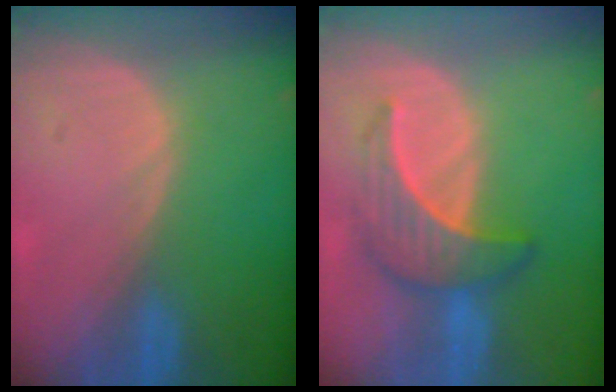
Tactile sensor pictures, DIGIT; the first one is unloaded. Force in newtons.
{"total": 6.6, "press": 6.5, "slide": 1.2}